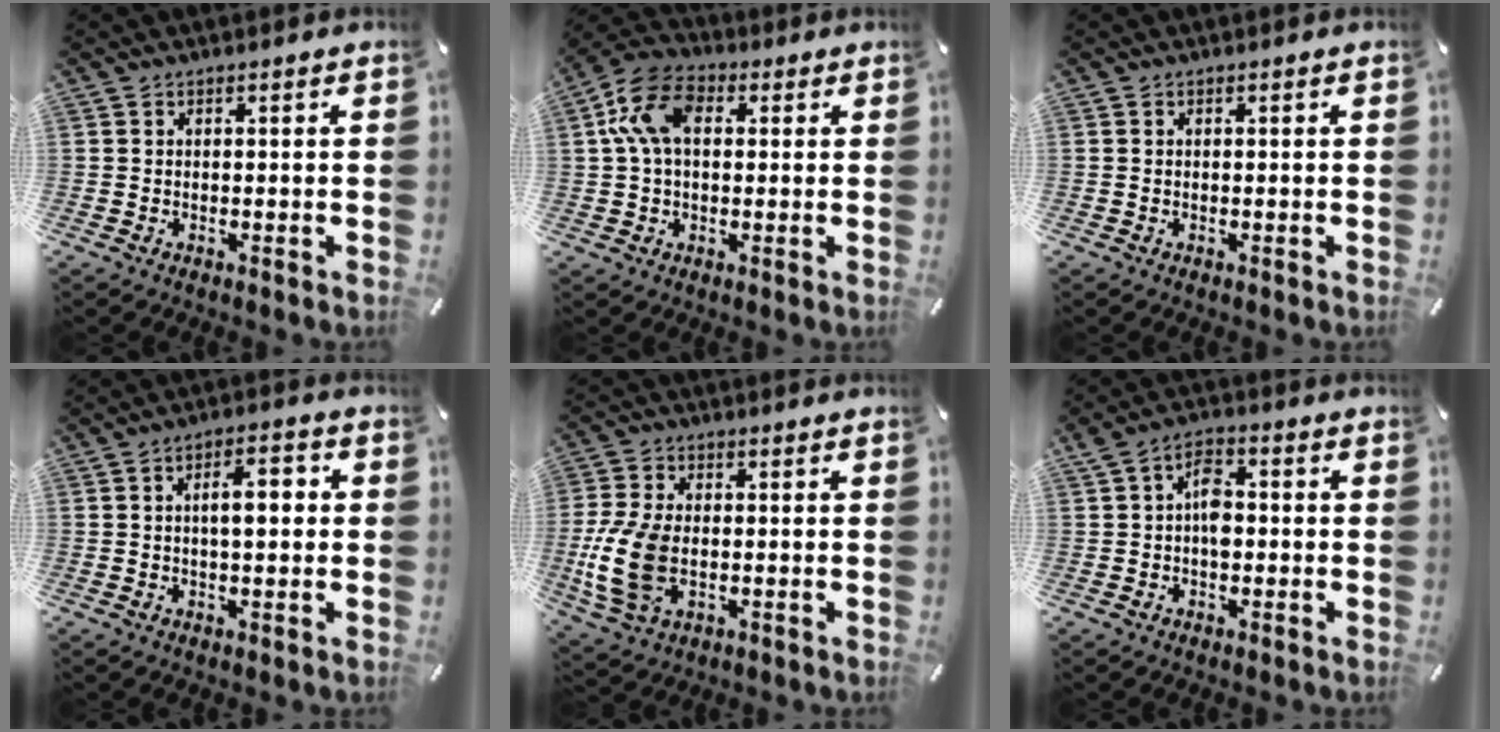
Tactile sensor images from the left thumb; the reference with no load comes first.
{"total": 11.9, "force": [2.5, 8.3, 8.2], "torque": [-0.183, 0.020, 0.048]}
{"total": 0.0}
{"total": 7.0, "force": [0.7, 3.2, 6.1], "torque": [-0.093, 0.007, 0.003]}
{"total": 12.0, "force": [-2.0, 7.9, 8.9], "torque": [-0.199, 0.001, -0.031]}
{"total": 6.2, "force": [-0.4, 4.0, 4.7], "torque": [-0.078, 0.008, -0.012]}